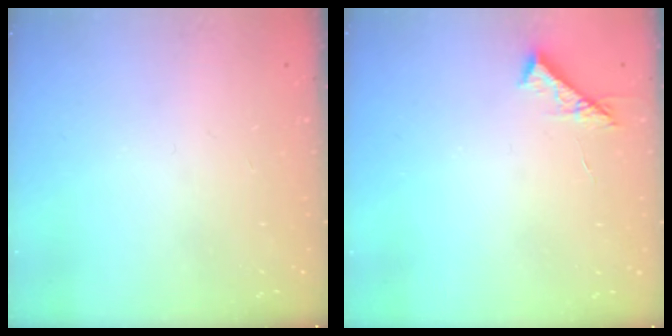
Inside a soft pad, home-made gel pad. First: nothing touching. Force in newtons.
{"total": 6.0, "press": 6.0, "slide": 0.5}